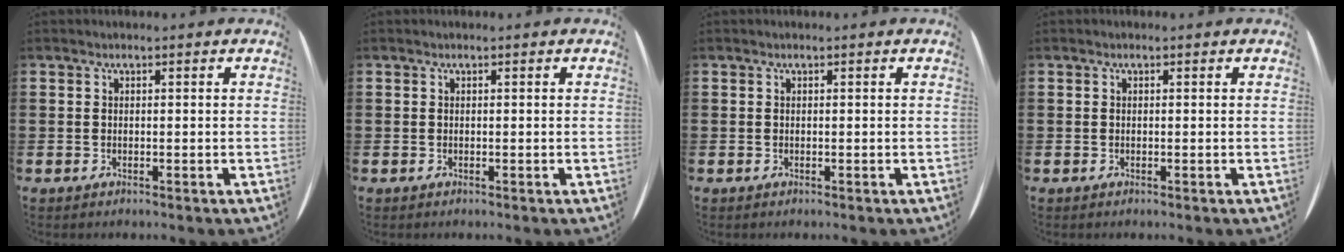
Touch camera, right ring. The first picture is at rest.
{"total": 0.0}
{"total": 0.0}
{"total": 0.0}